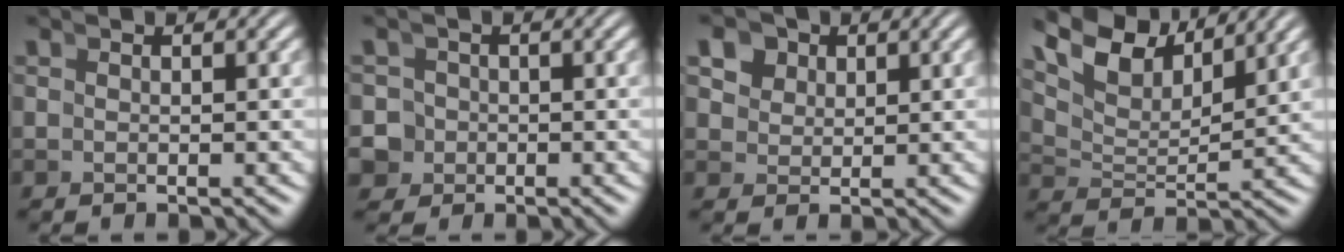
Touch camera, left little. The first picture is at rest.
{"total": 4.9, "force": [-1.6, 4.5, 1.0], "torque": [-0.024, -0.024, -0.025]}
{"total": 5.3, "force": [3.0, 3.8, 2.1], "torque": [-0.031, 0.009, 0.049]}
{"total": 7.6, "force": [5.0, 3.6, 4.5], "torque": [-0.086, 0.005, 0.083]}